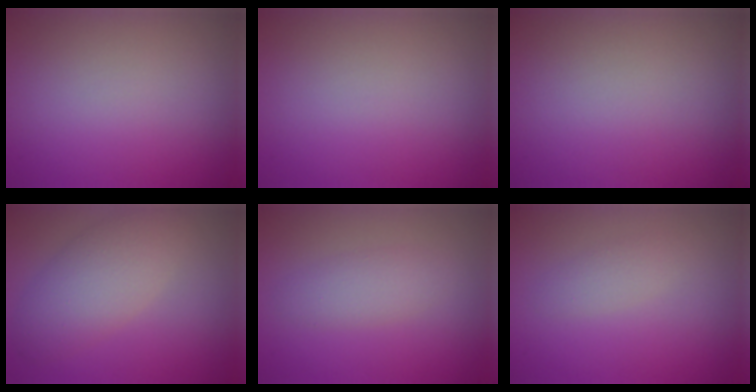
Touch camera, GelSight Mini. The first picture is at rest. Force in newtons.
{"total": 0.0}
{"total": 0.0}
{"total": 5.0, "press": 5.0, "slide": 0.4}
{"total": 2.3, "press": 2.3, "slide": 0.1}
{"total": 1.4, "press": 1.4, "slide": 0.1}